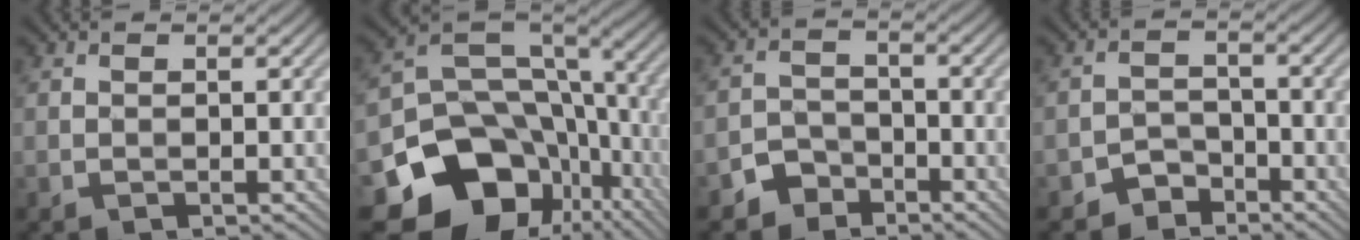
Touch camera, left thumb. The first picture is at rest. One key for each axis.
{"total": 17.9, "fx": -7.3, "fy": 13.9, "fz": 8.6, "tx": -0.191, "ty": -0.035, "tz": -0.098}
{"total": 3.7, "fx": -2.8, "fy": 2.3, "fz": 0.8, "tx": -0.008, "ty": 0.006, "tz": -0.062}
{"total": 3.2, "fx": -2.6, "fy": 1.7, "fz": 0.6, "tx": -0.003, "ty": 0.010, "tz": -0.056}